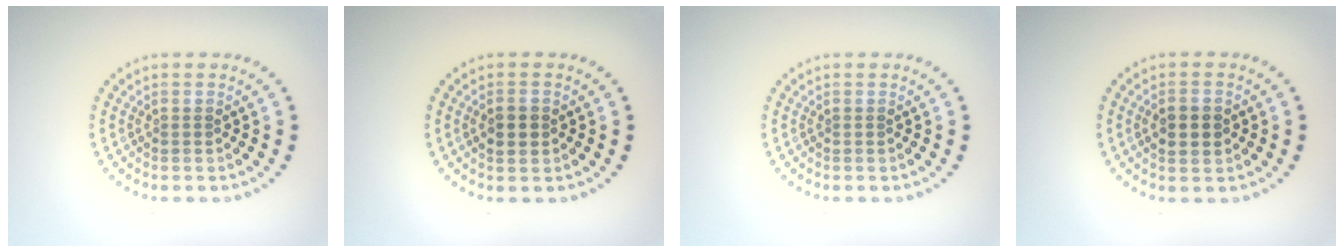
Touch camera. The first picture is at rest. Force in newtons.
{"total": 1.7, "press": 1.7, "slide": 0.1}
{"total": 0.0}
{"total": 3.0, "press": 3.0, "slide": 0.2}